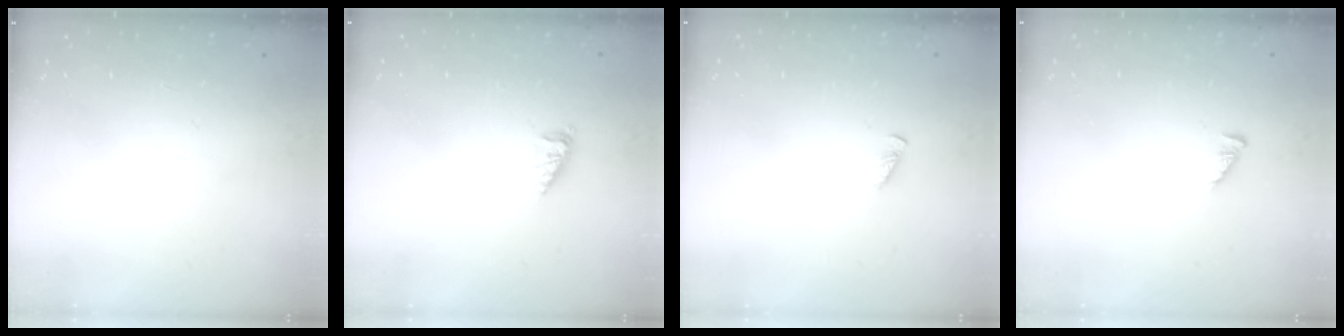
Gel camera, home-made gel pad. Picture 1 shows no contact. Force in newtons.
{"total": 2.2, "press": 2.2, "slide": 0.4}
{"total": 1.3, "press": 1.3, "slide": 0.2}
{"total": 2.5, "press": 2.5, "slide": 0.4}